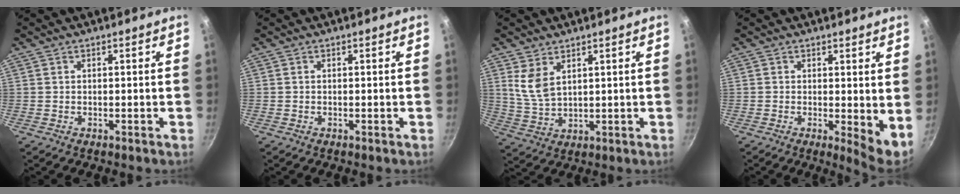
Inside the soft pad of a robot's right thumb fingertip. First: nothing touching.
{"total": 0.0}
{"total": 6.2, "force": [3.0, 3.3, 4.2], "torque": [-0.078, -0.030, 0.067]}
{"total": 4.8, "force": [0.4, 1.7, 4.5], "torque": [-0.063, -0.015, 0.003]}